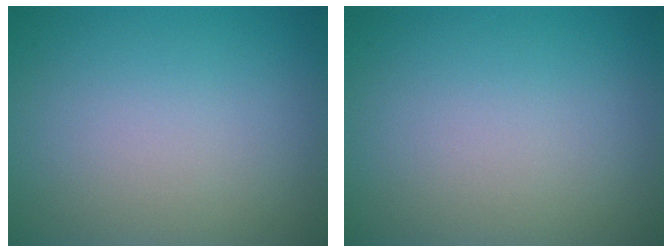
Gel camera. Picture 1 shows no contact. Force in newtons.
{"total": 0.0}